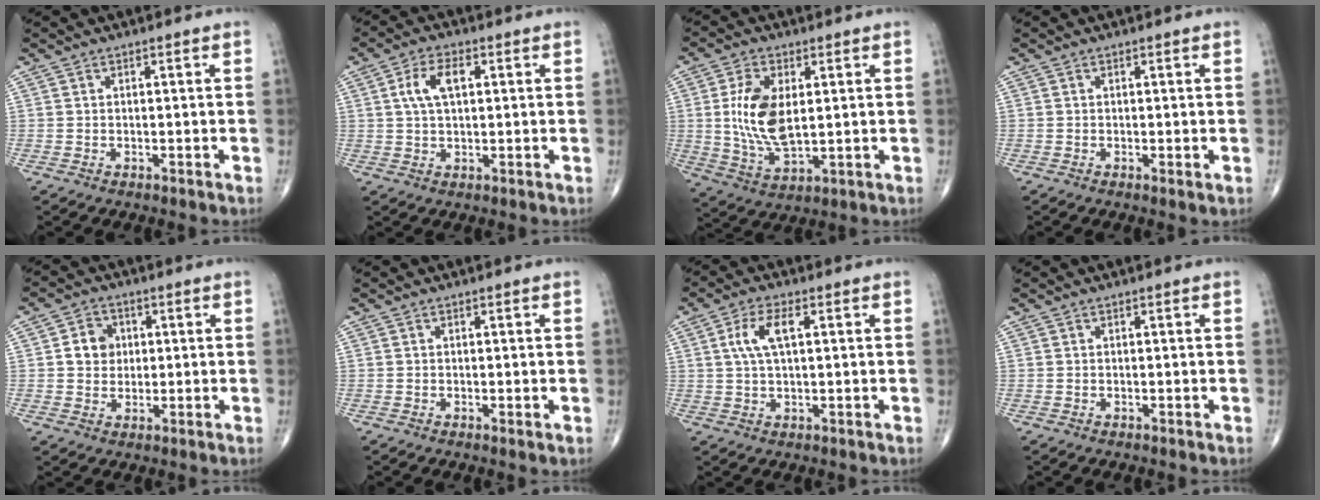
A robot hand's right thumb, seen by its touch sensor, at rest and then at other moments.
{"total": 6.4, "force": [1.6, 3.3, 5.2], "torque": [-0.105, 0.010, 0.028]}
{"total": 11.7, "force": [1.6, 6.0, 9.9], "torque": [-0.193, -0.013, 0.038]}
{"total": 0.7, "force": [-0.1, 0.1, 0.7], "torque": [-0.013, -0.004, -0.004]}
{"total": 7.6, "force": [0.9, 6.7, 3.4], "torque": [-0.021, 0.004, 0.009]}
{"total": 0.5, "force": [0.0, 0.1, 0.5], "torque": [-0.011, -0.003, -0.003]}
{"total": 6.3, "force": [1.6, 2.6, 5.5], "torque": [-0.119, 0.008, 0.031]}
{"total": 0.0}